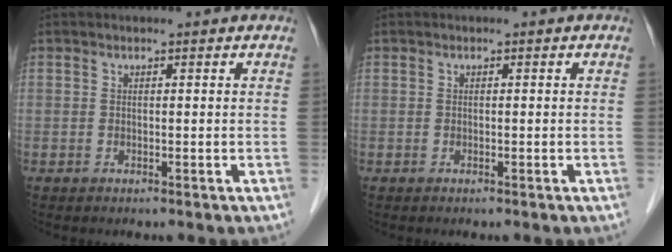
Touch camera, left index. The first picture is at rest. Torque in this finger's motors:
{"motor_torque": [0.01, 0.00, 0.00, 0.00]}